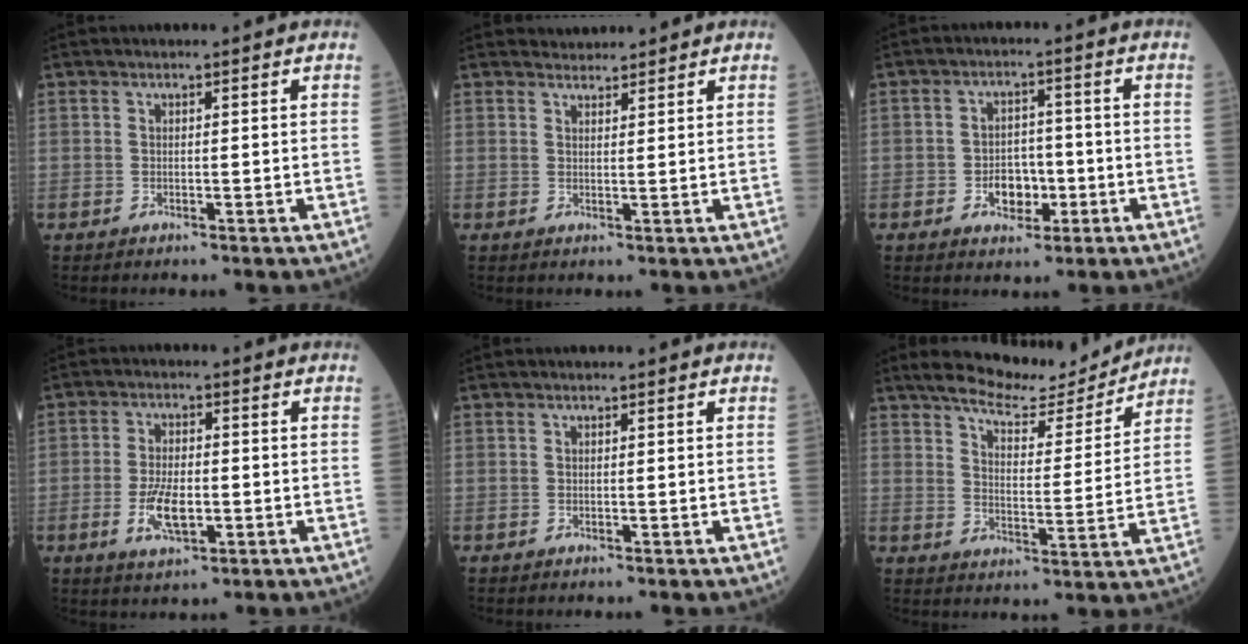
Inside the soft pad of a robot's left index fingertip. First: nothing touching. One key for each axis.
{"total": 2.0, "fx": 1.9, "fy": 0.4, "fz": -0.3, "tx": -0.001, "ty": 0.011, "tz": 0.034}
{"total": 5.0, "fx": -1.7, "fy": 3.3, "fz": 3.3, "tx": -0.054, "ty": 0.008, "tz": -0.024}
{"total": 6.3, "fx": -1.8, "fy": 2.4, "fz": 5.5, "tx": -0.115, "ty": -0.005, "tz": -0.029}
{"total": 0.0}
{"total": 11.1, "fx": 10.5, "fy": 1.6, "fz": 3.0, "tx": -0.050, "ty": -0.006, "tz": 0.157}